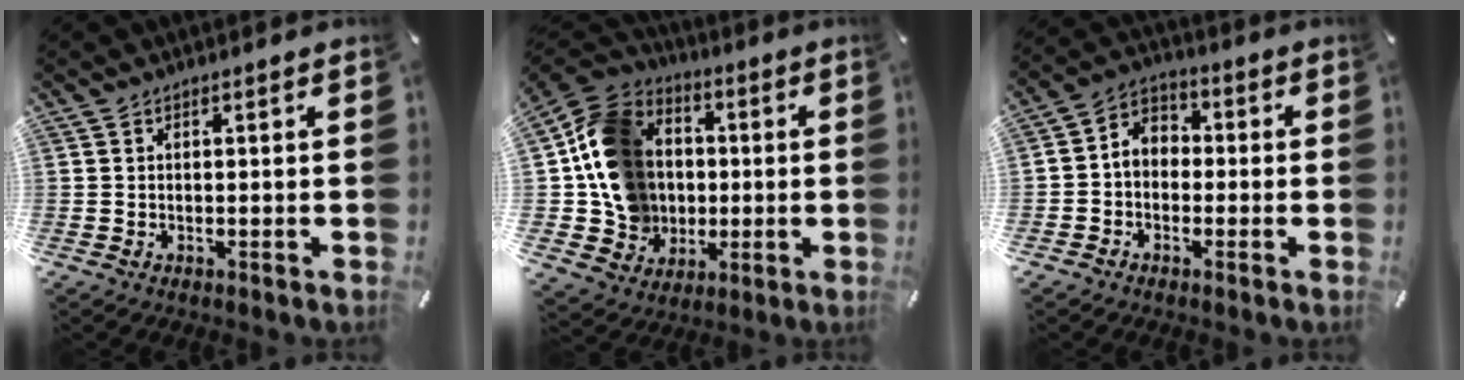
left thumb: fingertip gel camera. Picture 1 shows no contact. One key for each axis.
{"total": 16.2, "fx": 0.1, "fy": 14.9, "fz": 6.3, "tx": -0.112, "ty": 0.011, "tz": 0.014}
{"total": 5.0, "fx": -1.7, "fy": 4.2, "fz": 2.0, "tx": -0.048, "ty": 0.008, "tz": -0.036}